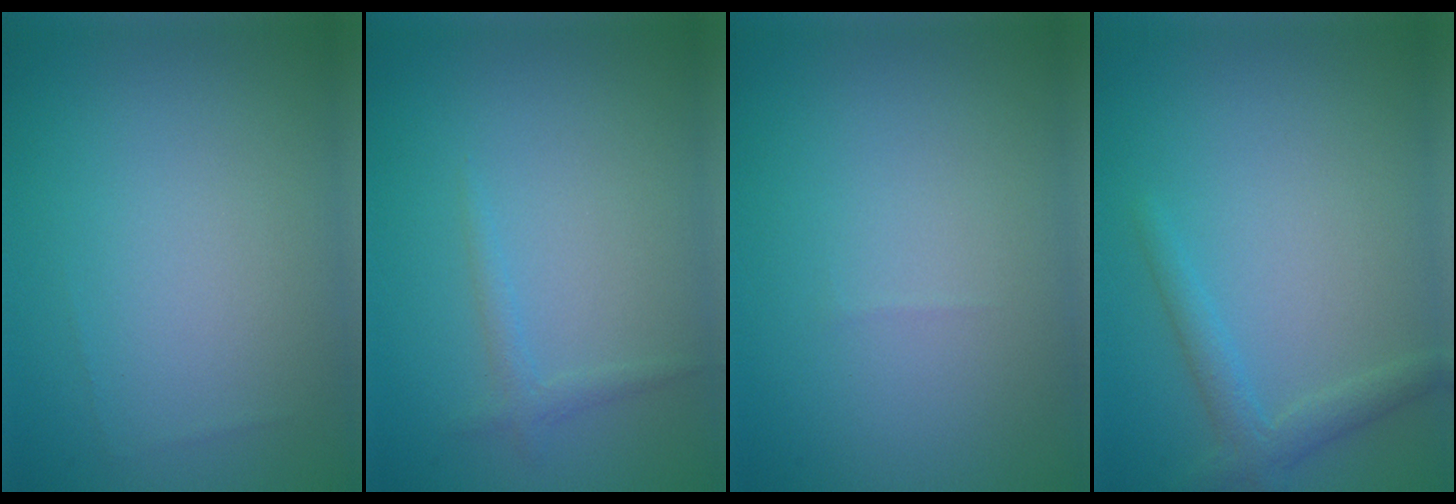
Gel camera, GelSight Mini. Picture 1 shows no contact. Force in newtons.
{"total": 1.1, "press": 1.1, "slide": 0.1}
{"total": 0.0}
{"total": 2.1, "press": 2.1, "slide": 0.1}